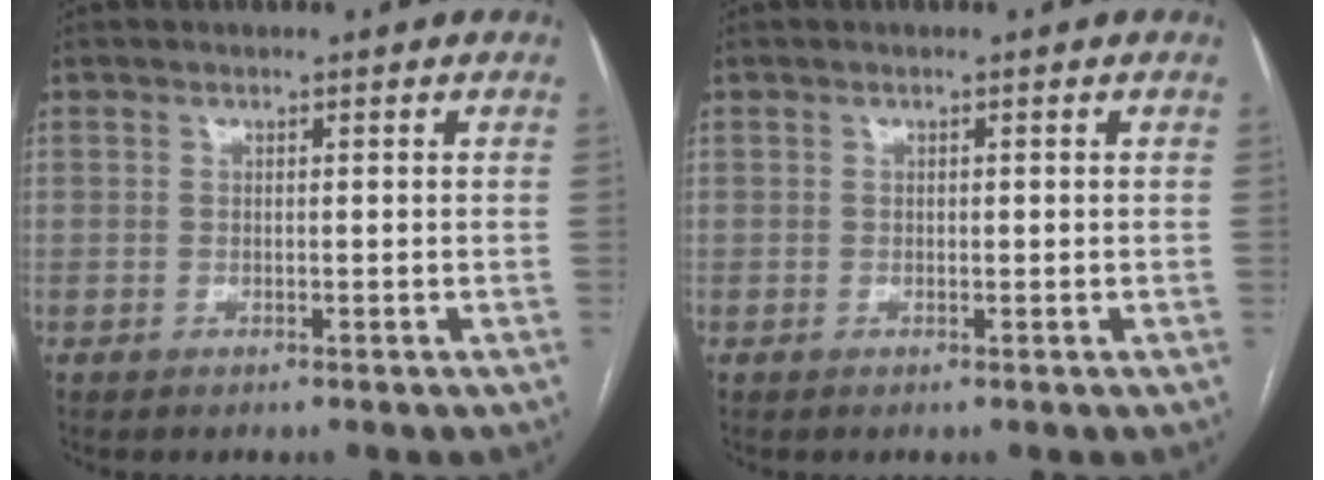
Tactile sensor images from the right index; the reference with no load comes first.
{"total": 0.0}